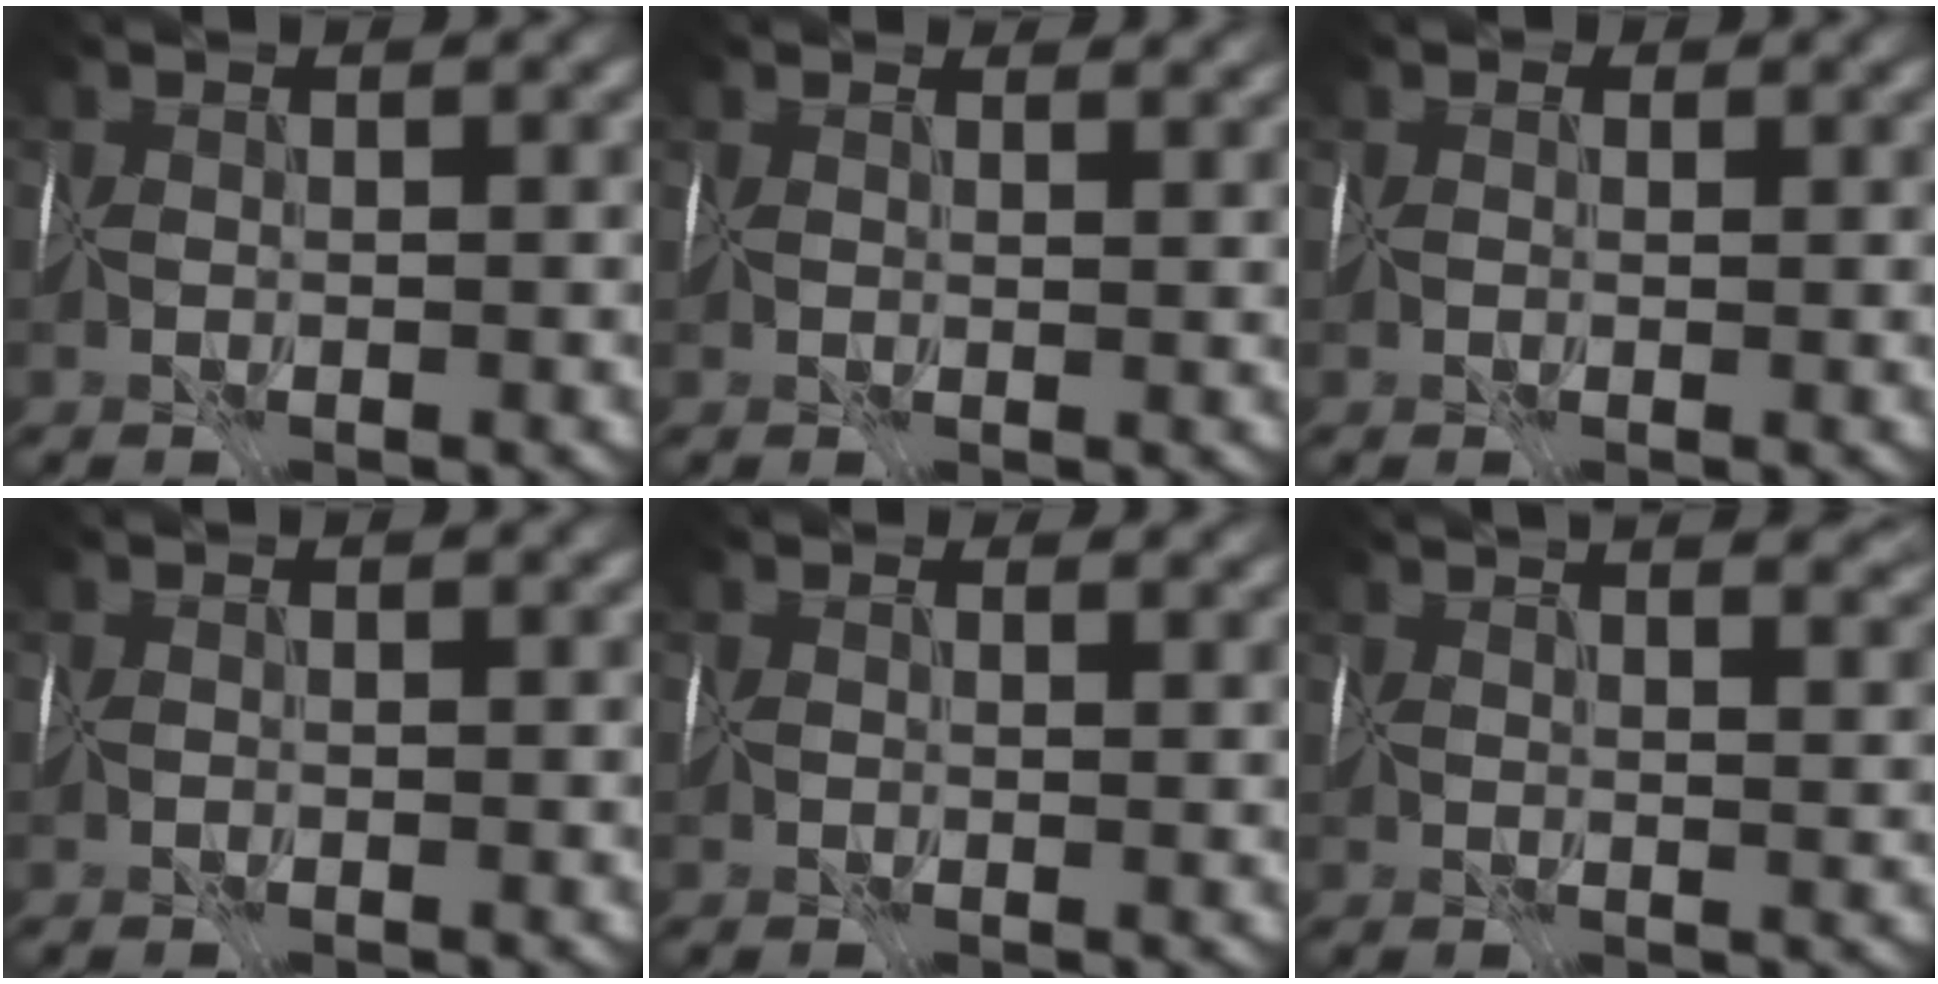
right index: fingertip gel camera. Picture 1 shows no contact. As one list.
[{"total": 3.8, "force": [2.4, 2.2, 2.0], "torque": [-0.030, 0.007, 0.038]}, {"total": 1.0, "force": [0.2, 1.0, 0.3], "torque": [-0.003, 0.002, 0.002]}, {"total": 0.0}, {"total": 2.9, "force": [1.7, 1.9, 1.4], "torque": [-0.021, 0.002, 0.028]}, {"total": 10.3, "force": [7.1, 3.9, 6.3], "torque": [-0.093, 0.057, 0.093]}]